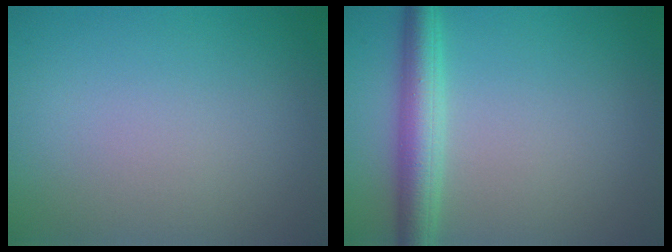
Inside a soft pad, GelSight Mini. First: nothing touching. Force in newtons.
{"total": 4.2, "press": 4.2, "slide": 0.1}